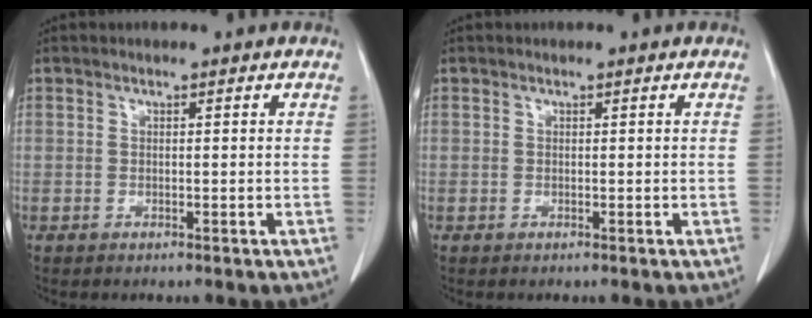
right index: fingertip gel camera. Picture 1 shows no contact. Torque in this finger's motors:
{"motor_torque": [0.01, 0.00, 0.00, 0.00]}